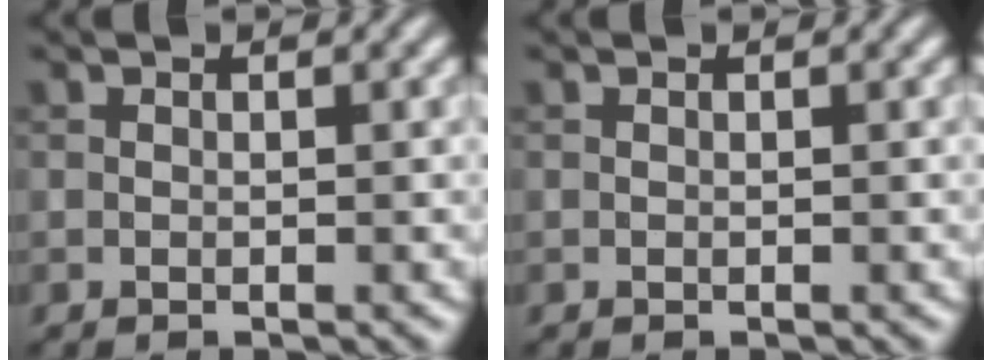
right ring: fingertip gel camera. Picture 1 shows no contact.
{"total": 0.0}